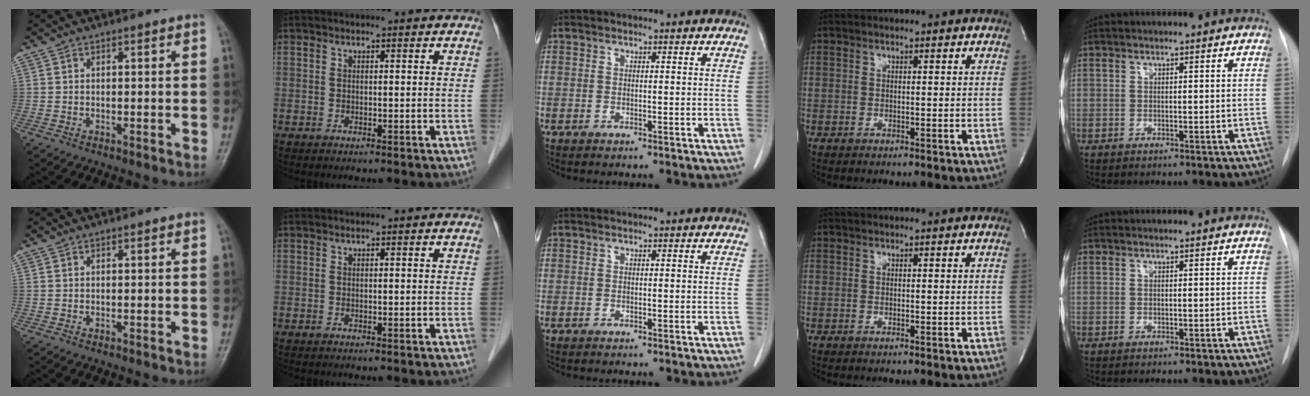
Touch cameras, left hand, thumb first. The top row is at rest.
{}